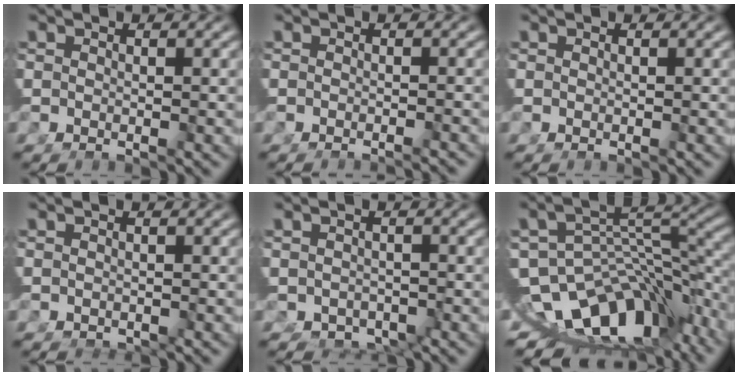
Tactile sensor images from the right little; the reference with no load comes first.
{"total": 1.4, "force": [-1.3, -0.4, 0.3], "torque": [0.000, 0.002, -0.023]}
{"total": 0.0}
{"total": 0.0}
{"total": 2.4, "force": [-1.4, 1.9, 0.4], "torque": [-0.009, -0.023, -0.014]}
{"total": 18.0, "force": [-7.9, 12.5, 10.3], "torque": [-0.188, -0.068, -0.101]}